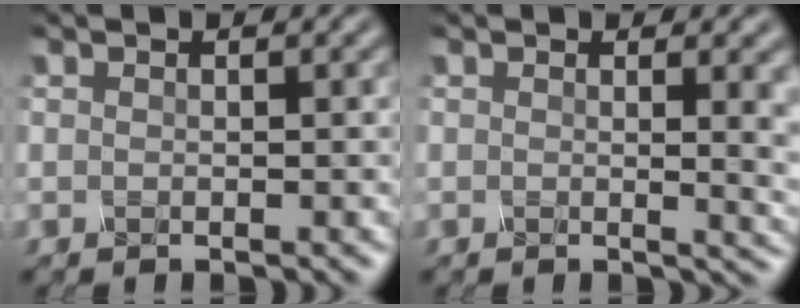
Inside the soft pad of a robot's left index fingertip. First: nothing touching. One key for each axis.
{"total": 4.9, "fx": 0.6, "fy": 2.0, "fz": 4.4, "tx": -0.027, "ty": 0.002, "tz": 0.009}